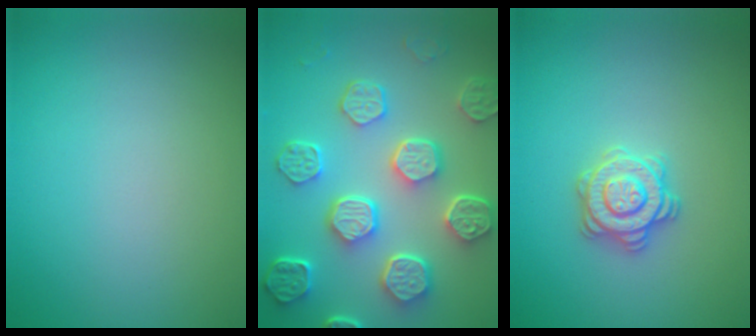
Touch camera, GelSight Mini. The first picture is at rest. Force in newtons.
{"total": 8.0, "press": 6.1, "slide": 5.2}
{"total": 2.8, "press": 2.8, "slide": 0.2}